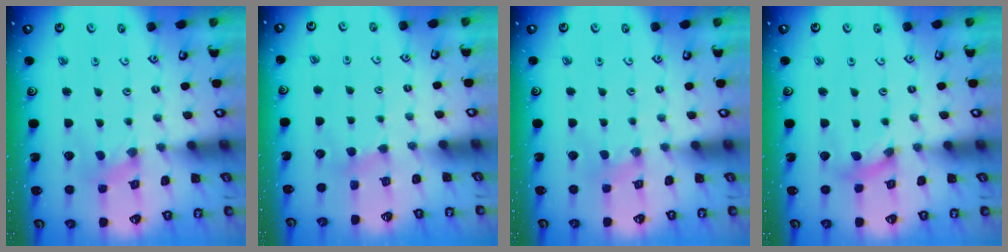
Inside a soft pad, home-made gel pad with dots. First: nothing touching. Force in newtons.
{"total": 2.9, "press": 2.9, "slide": 0.4}
{"total": 1.8, "press": 1.8, "slide": 0.3}
{"total": 2.7, "press": 2.7, "slide": 0.2}